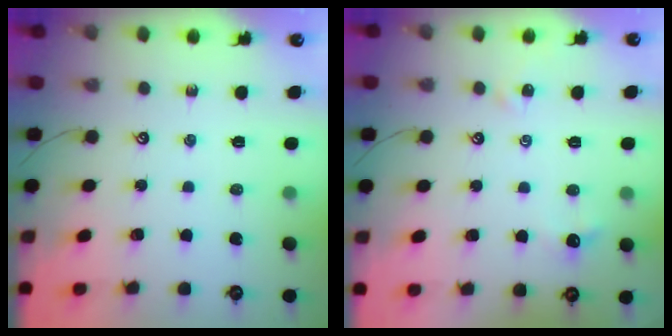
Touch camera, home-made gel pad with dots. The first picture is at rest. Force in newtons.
{"total": 2.4, "press": 2.4, "slide": 0.6}